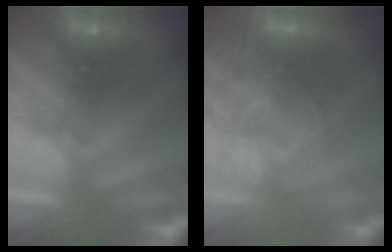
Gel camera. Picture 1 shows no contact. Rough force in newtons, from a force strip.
{"total": 3.5}